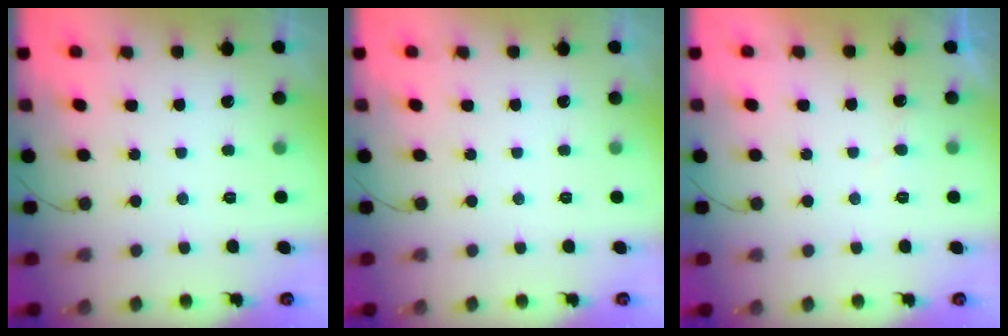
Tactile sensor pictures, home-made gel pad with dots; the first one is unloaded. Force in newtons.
{"total": 0.0}
{"total": 5.4, "press": 5.4, "slide": 0.4}